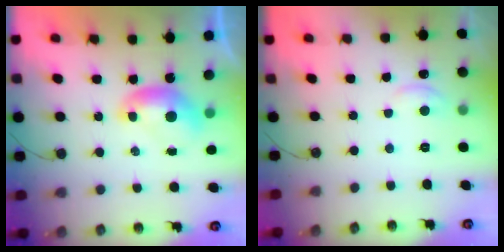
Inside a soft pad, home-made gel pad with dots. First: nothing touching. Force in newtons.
{"total": 2.9, "press": 2.9, "slide": 0.2}